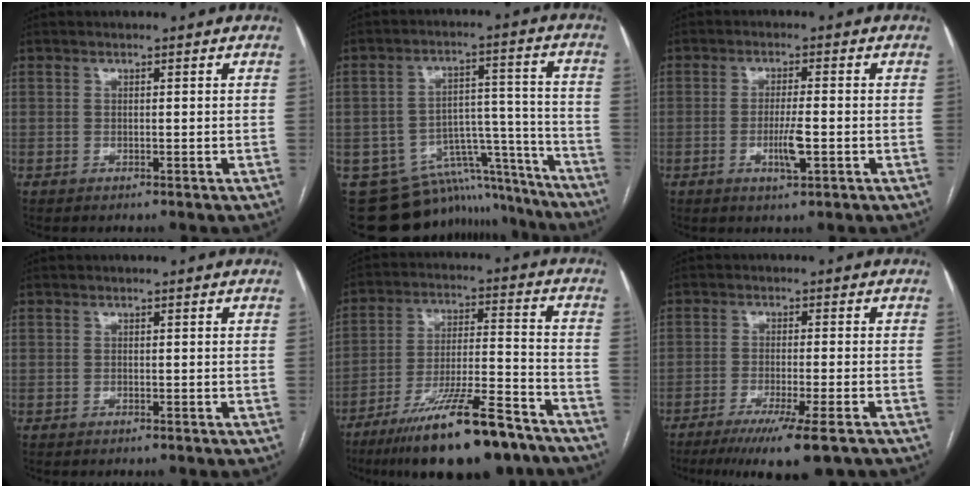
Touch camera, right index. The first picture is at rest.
{"total": 15.8, "force": [-13.7, 7.1, 3.3], "torque": [-0.031, 0.084, -0.182]}
{"total": 4.3, "force": [-1.3, 0.4, 4.1], "torque": [-0.078, -0.007, -0.021]}
{"total": 0.0}
{"total": 19.4, "force": [-14.3, 2.8, 12.7], "torque": [-0.185, -0.008, -0.236]}
{"total": 11.1, "force": [-7.9, 0.0, 7.7], "torque": [-0.113, -0.028, -0.118]}